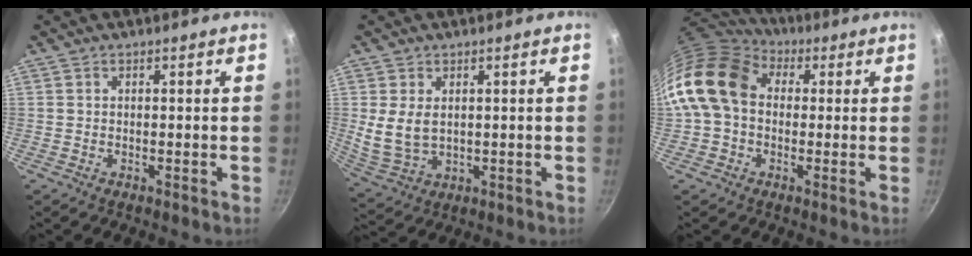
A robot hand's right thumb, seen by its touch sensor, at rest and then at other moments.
{"total": 7.3, "force": [1.2, 4.8, 5.4], "torque": [-0.103, -0.016, 0.038]}
{"total": 15.1, "force": [1.9, 11.5, 9.5], "torque": [-0.159, 0.025, 0.017]}